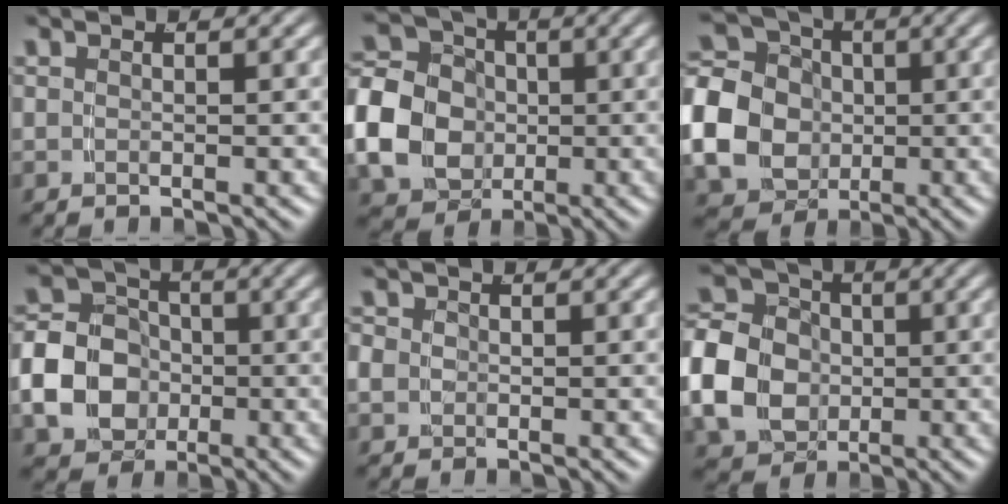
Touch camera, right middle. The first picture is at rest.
{"total": 12.1, "force": [-0.9, 10.7, 5.6], "torque": [-0.130, -0.031, -0.018]}
{"total": 14.1, "force": [-1.0, 12.6, 6.2], "torque": [-0.154, -0.043, -0.018]}
{"total": 10.1, "force": [-1.9, 8.9, 4.5], "torque": [-0.097, -0.027, -0.033]}
{"total": 1.8, "force": [-0.2, 1.7, 0.8], "torque": [-0.028, -0.012, -0.001]}
{"total": 10.6, "force": [-0.9, 9.3, 5.2], "torque": [-0.120, -0.028, -0.012]}